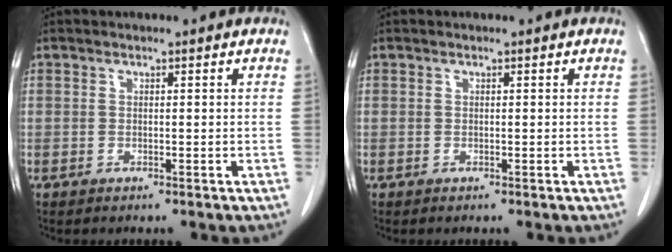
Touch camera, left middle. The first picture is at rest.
{"total": 0.0}